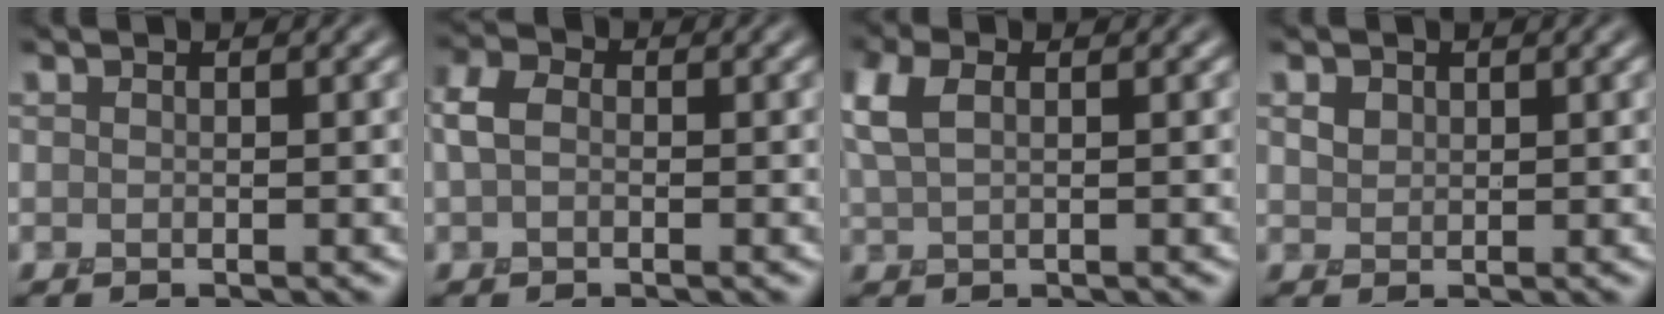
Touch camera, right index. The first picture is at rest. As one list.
[{"total": 2.5, "force": [0.1, 1.7, 1.8], "torque": [-0.039, 0.009, -0.007]}, {"total": 3.6, "force": [1.2, 1.8, 2.8], "torque": [-0.071, 0.007, 0.026]}, {"total": 1.2, "force": [0.6, 0.9, 0.4], "torque": [-0.010, 0.001, 0.012]}]